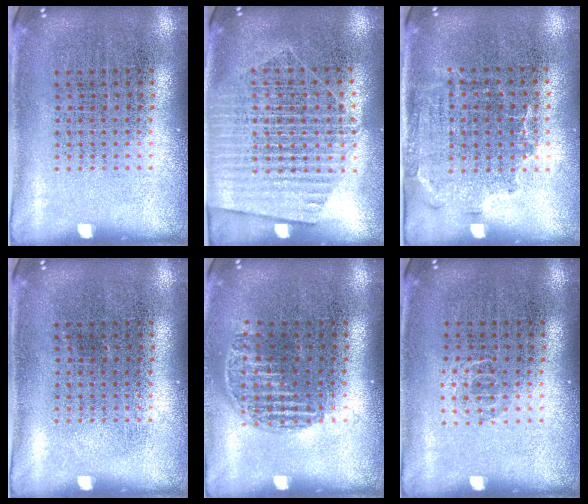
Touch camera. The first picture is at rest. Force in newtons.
{"total": 1.6, "press": 1.4, "slide": 0.8}
{"total": 1.5, "press": 1.1, "slide": 0.9}
{"total": 0.0}
{"total": 1.0, "press": 0.9, "slide": 0.5}
{"total": 0.6, "press": 0.4, "slide": 0.4}